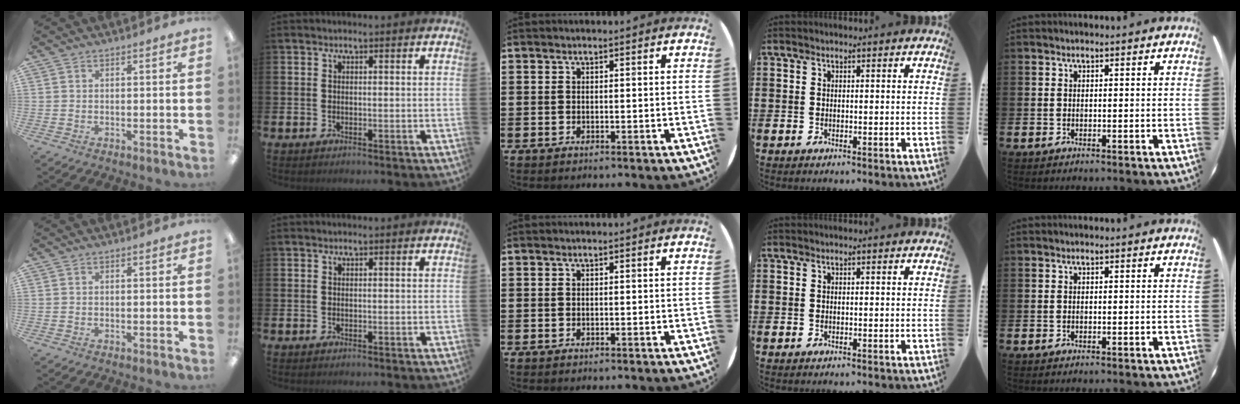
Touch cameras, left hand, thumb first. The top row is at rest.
{}